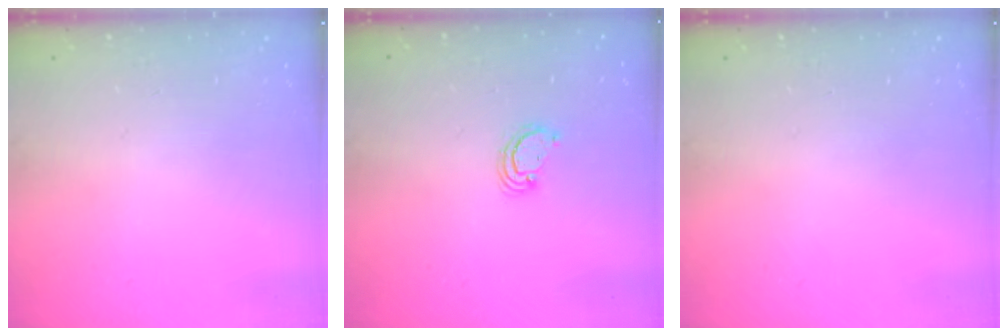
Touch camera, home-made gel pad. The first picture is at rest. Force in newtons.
{"total": 2.6, "press": 2.6, "slide": 0.3}
{"total": 0.0}